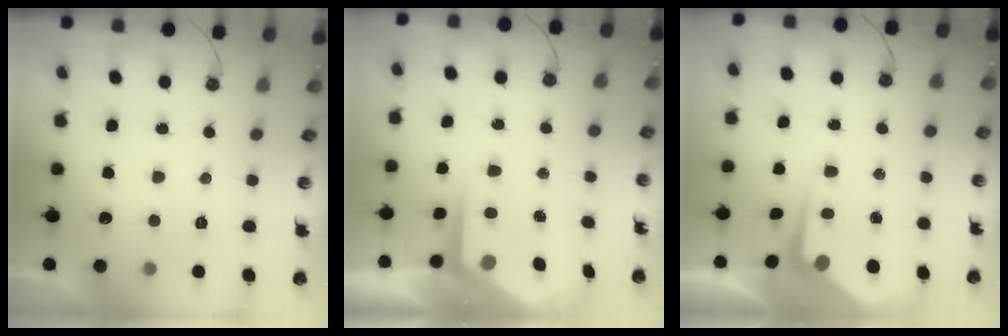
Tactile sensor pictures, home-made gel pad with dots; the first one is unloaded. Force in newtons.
{"total": 6.9, "press": 6.9, "slide": 0.6}
{"total": 4.7, "press": 4.7, "slide": 0.8}